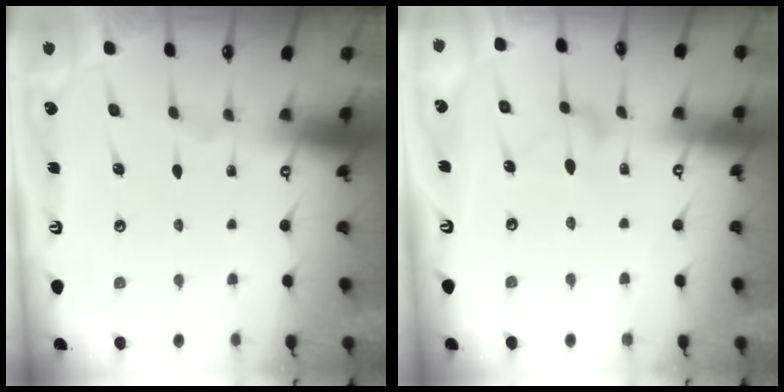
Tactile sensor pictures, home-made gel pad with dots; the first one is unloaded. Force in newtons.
{"total": 5.8, "press": 5.8, "slide": 0.4}